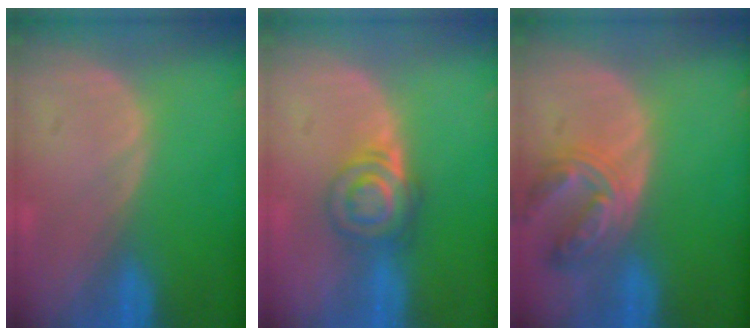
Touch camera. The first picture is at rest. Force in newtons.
{"total": 6.4, "press": 5.5, "slide": 3.3}
{"total": 6.6, "press": 6.4, "slide": 1.7}